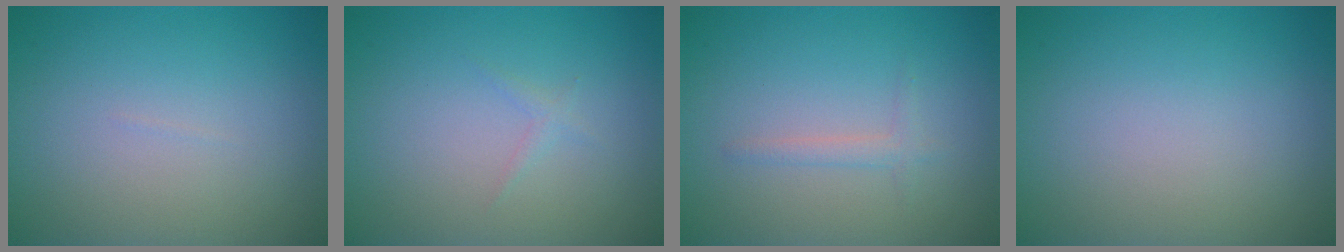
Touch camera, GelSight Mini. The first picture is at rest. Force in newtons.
{"total": 0.6, "press": 0.6, "slide": 0.0}
{"total": 1.2, "press": 1.2, "slide": 0.0}
{"total": 0.0}